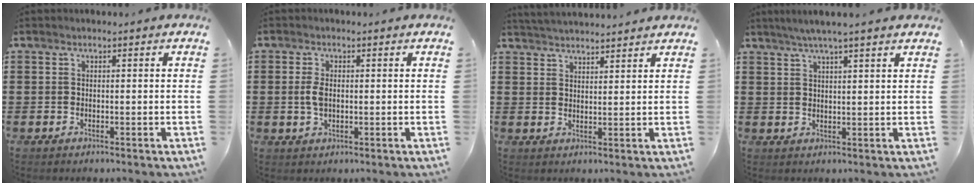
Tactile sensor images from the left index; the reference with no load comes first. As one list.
[{"total": 3.0, "force": [0.2, 1.6, 2.5], "torque": [-0.068, -0.001, -0.002]}, {"total": 2.9, "force": [2.9, -0.4, 0.0], "torque": [-0.008, -0.008, 0.054]}, {"total": 3.7, "force": [3.1, -0.4, 2.0], "torque": [-0.047, -0.005, 0.055]}]